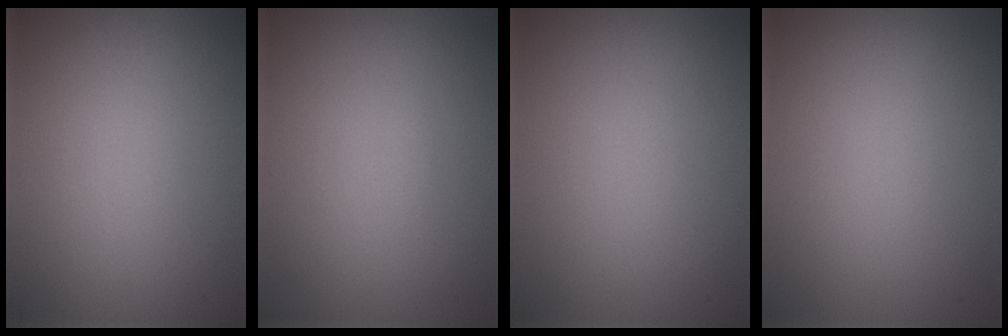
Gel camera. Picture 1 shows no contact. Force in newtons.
{"total": 0.0}
{"total": 0.0}
{"total": 0.0}